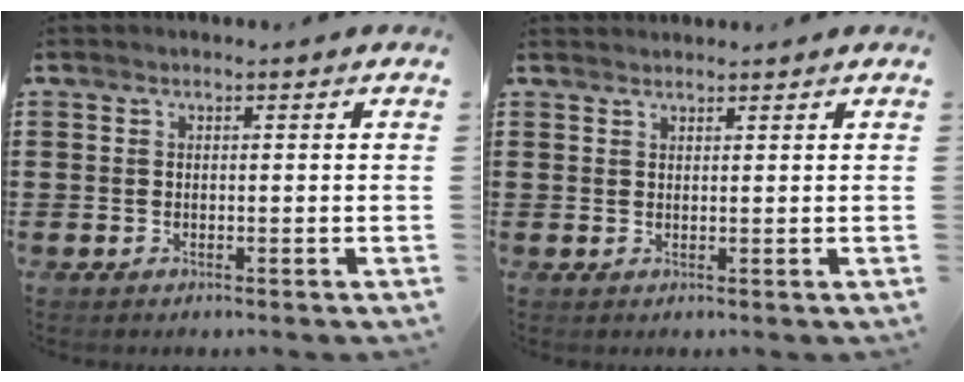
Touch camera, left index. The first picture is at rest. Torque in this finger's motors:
{"motor_torque": [1.05, -1.09, 0.06, 0.03]}